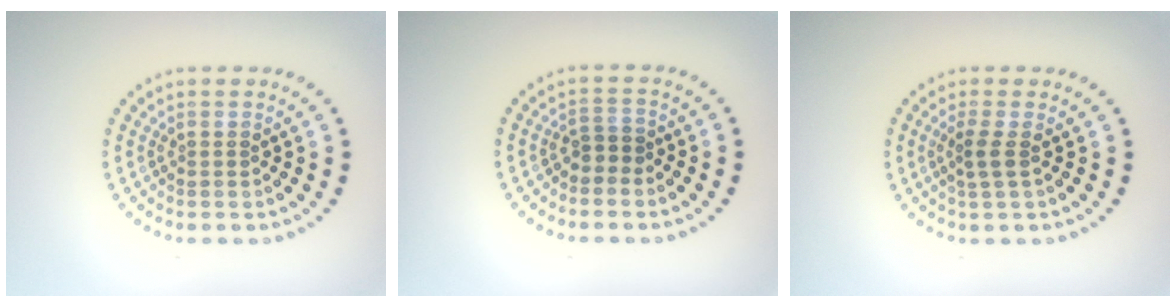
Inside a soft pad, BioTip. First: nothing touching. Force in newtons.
{"total": 1.6, "press": 1.2, "slide": 1.0}
{"total": 1.5, "press": 1.2, "slide": 0.9}